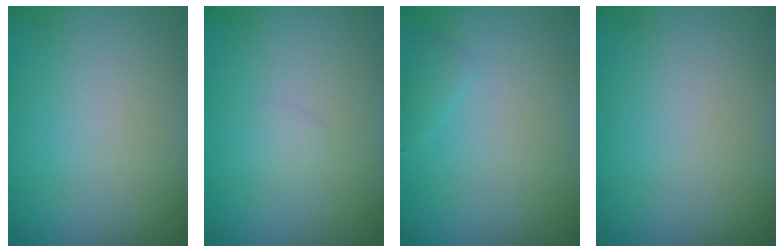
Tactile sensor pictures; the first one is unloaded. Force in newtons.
{"total": 0.5, "press": 0.5, "slide": 0.0}
{"total": 0.8, "press": 0.8, "slide": 0.0}
{"total": 0.0}